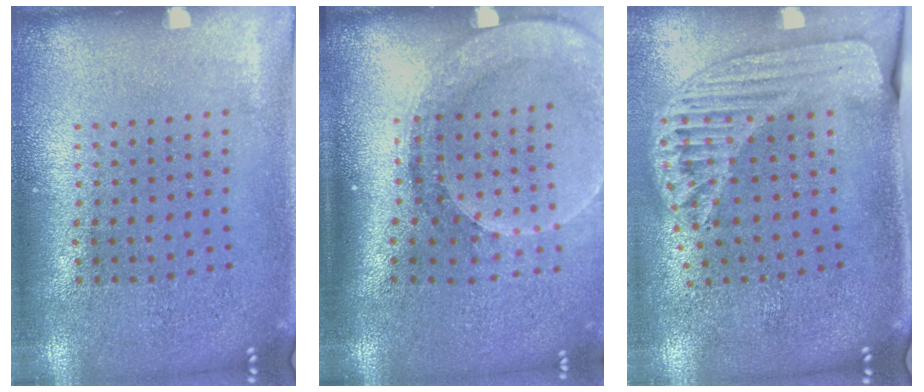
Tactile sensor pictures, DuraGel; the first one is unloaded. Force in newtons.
{"total": 2.6, "press": 2.0, "slide": 1.7}
{"total": 1.7, "press": 1.5, "slide": 0.7}